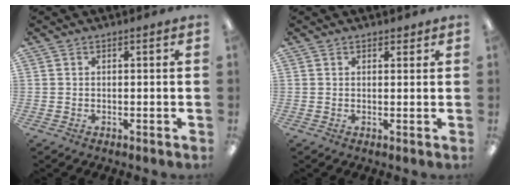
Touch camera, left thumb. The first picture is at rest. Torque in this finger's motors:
{"motor_torque": [0.19, -0.04, -0.45, 0.27, -0.06]}